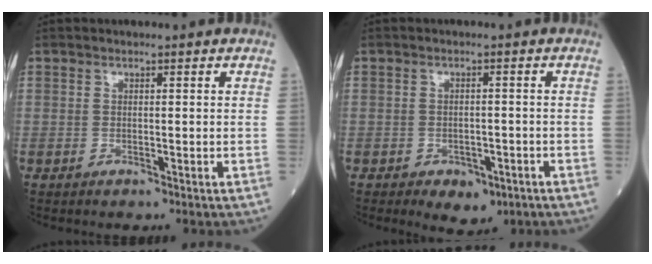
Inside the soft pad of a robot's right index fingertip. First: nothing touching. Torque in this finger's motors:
{"motor_torque": [-0.12, -0.12, 0.03, 0.00]}